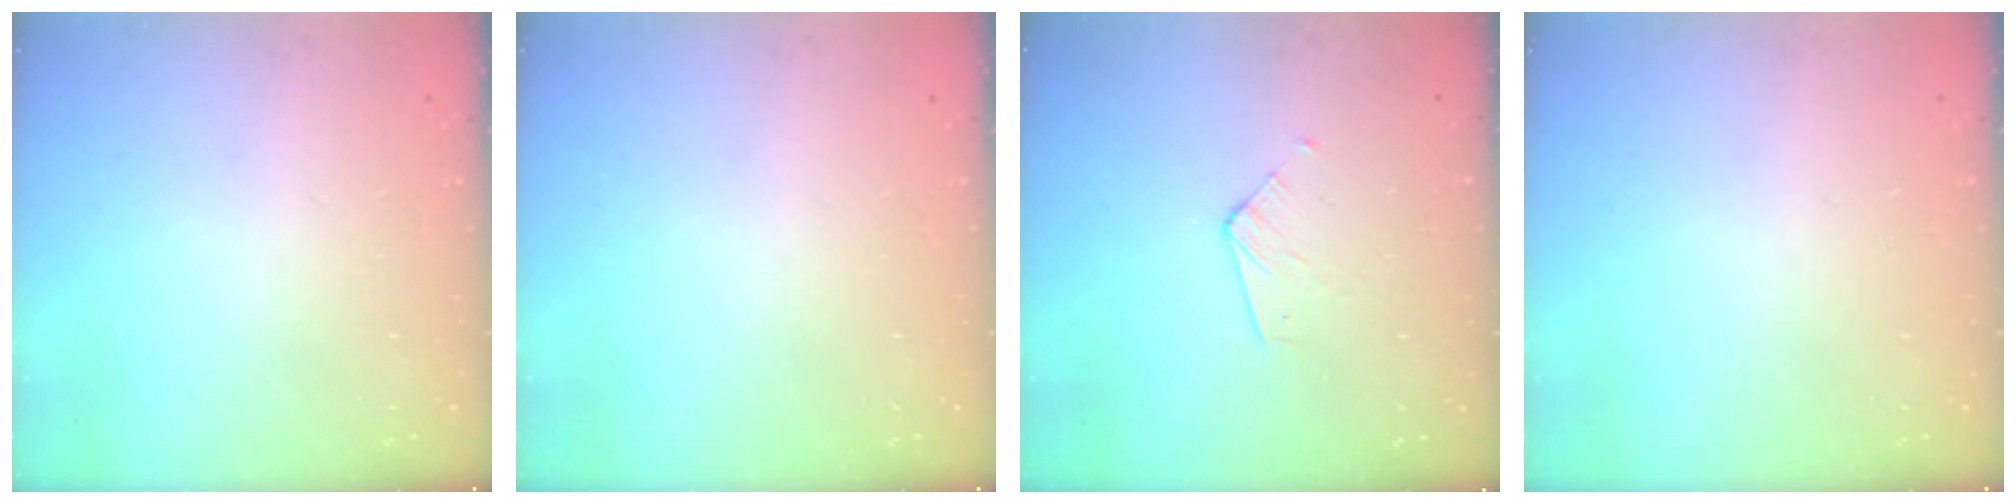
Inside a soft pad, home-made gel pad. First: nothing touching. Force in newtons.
{"total": 0.0}
{"total": 3.6, "press": 3.5, "slide": 0.3}
{"total": 0.0}